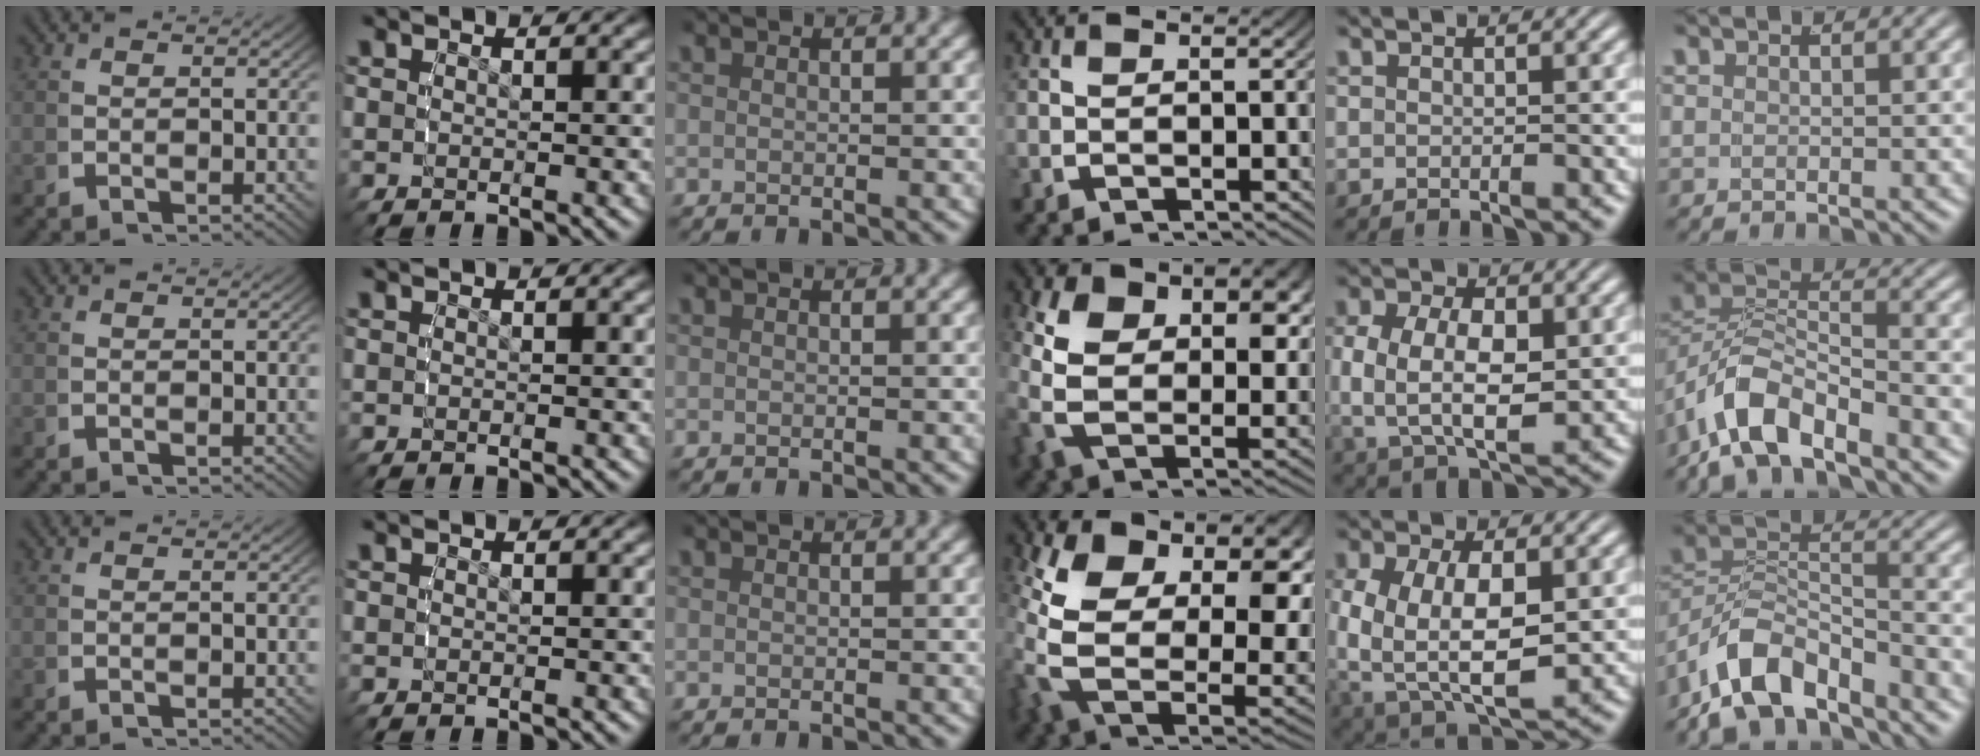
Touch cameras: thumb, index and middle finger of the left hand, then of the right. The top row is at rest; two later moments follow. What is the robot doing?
{"motion": "grasp_and_lifting", "object": "backpack"}